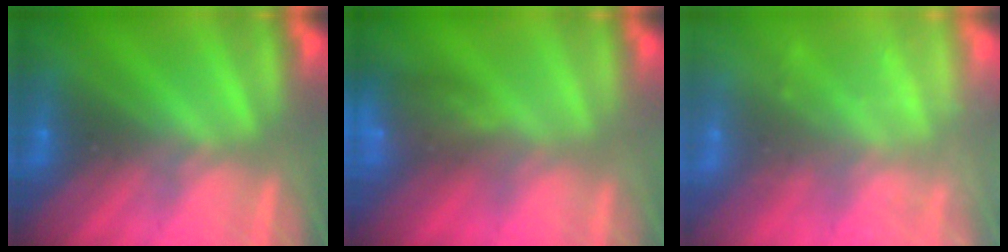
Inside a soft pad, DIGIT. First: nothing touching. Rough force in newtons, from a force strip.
{"total": 7.8}
{"total": 2.4}